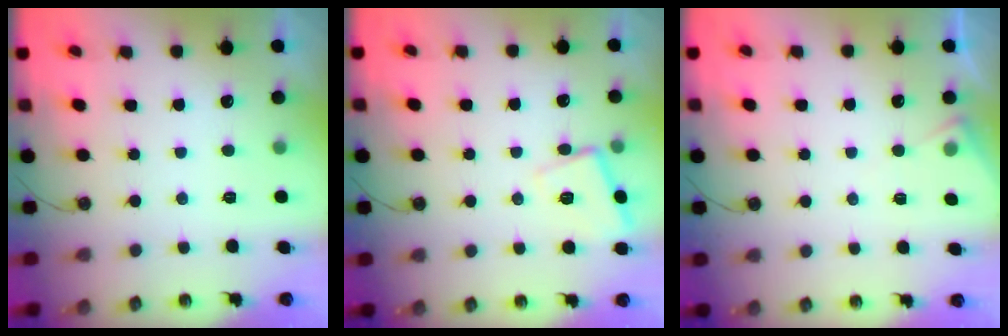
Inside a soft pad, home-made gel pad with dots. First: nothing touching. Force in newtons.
{"total": 8.5, "press": 8.5, "slide": 1.0}
{"total": 4.9, "press": 4.9, "slide": 0.7}